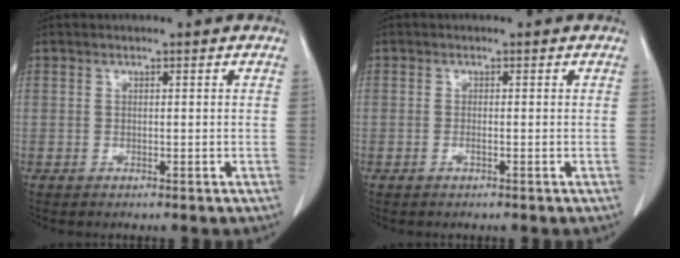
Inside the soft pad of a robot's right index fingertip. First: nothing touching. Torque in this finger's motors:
{"motor_torque": [-0.03, -0.02, -0.02, -0.01]}